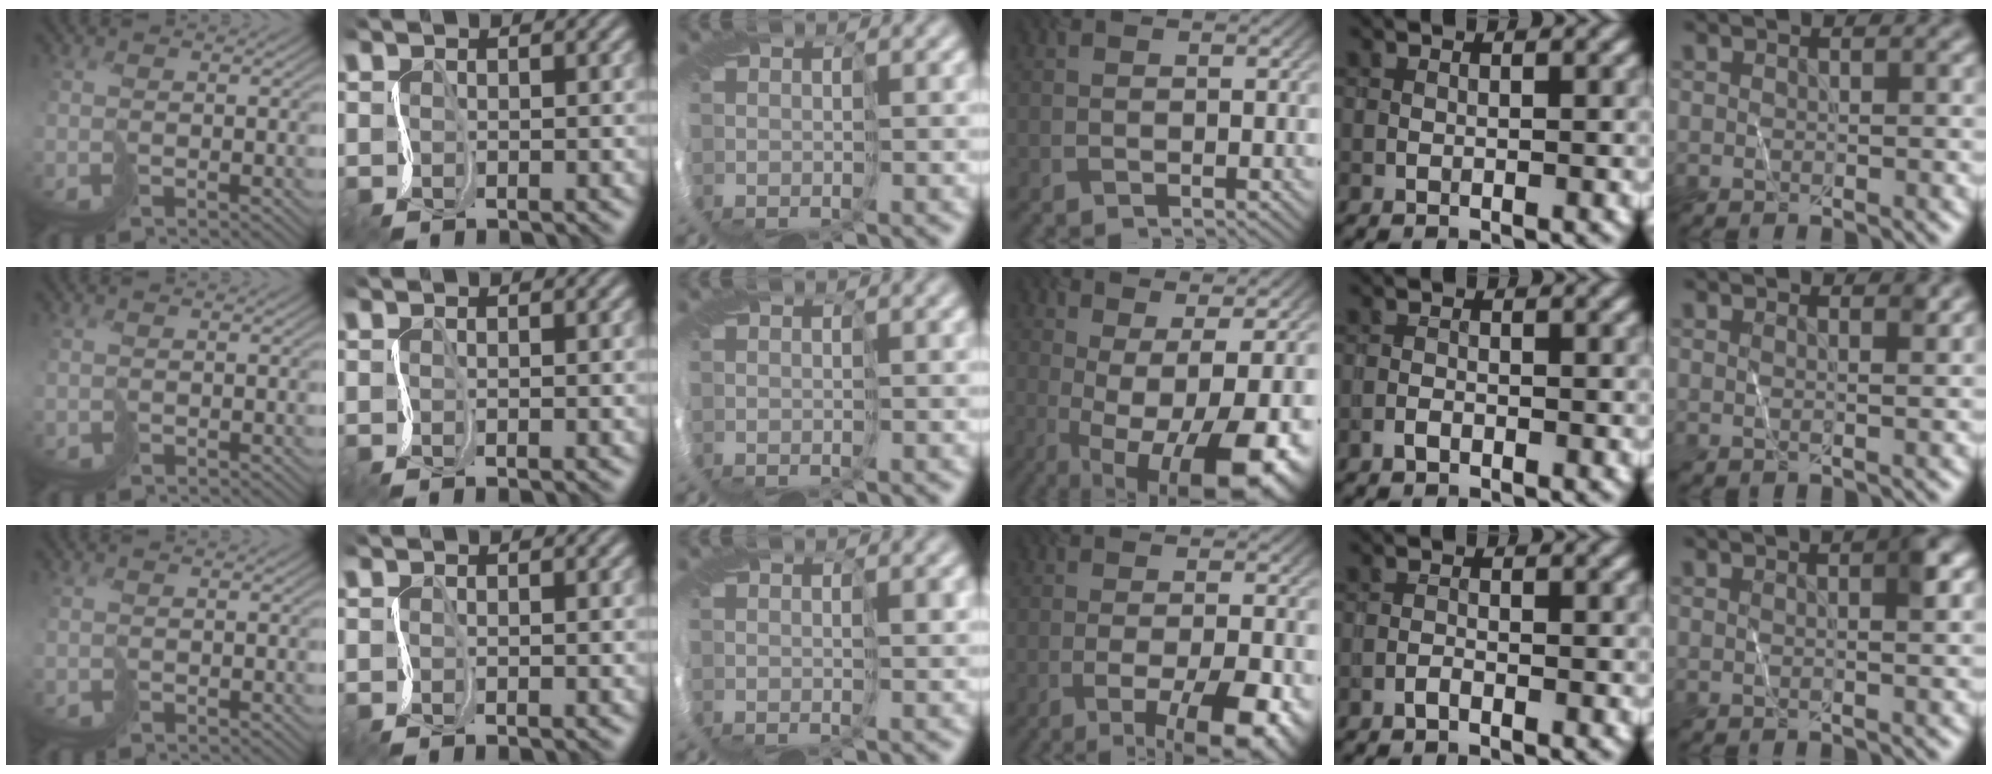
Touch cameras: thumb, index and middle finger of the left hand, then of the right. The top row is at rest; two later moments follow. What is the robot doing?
{"motion": "cut", "object": "paper"}